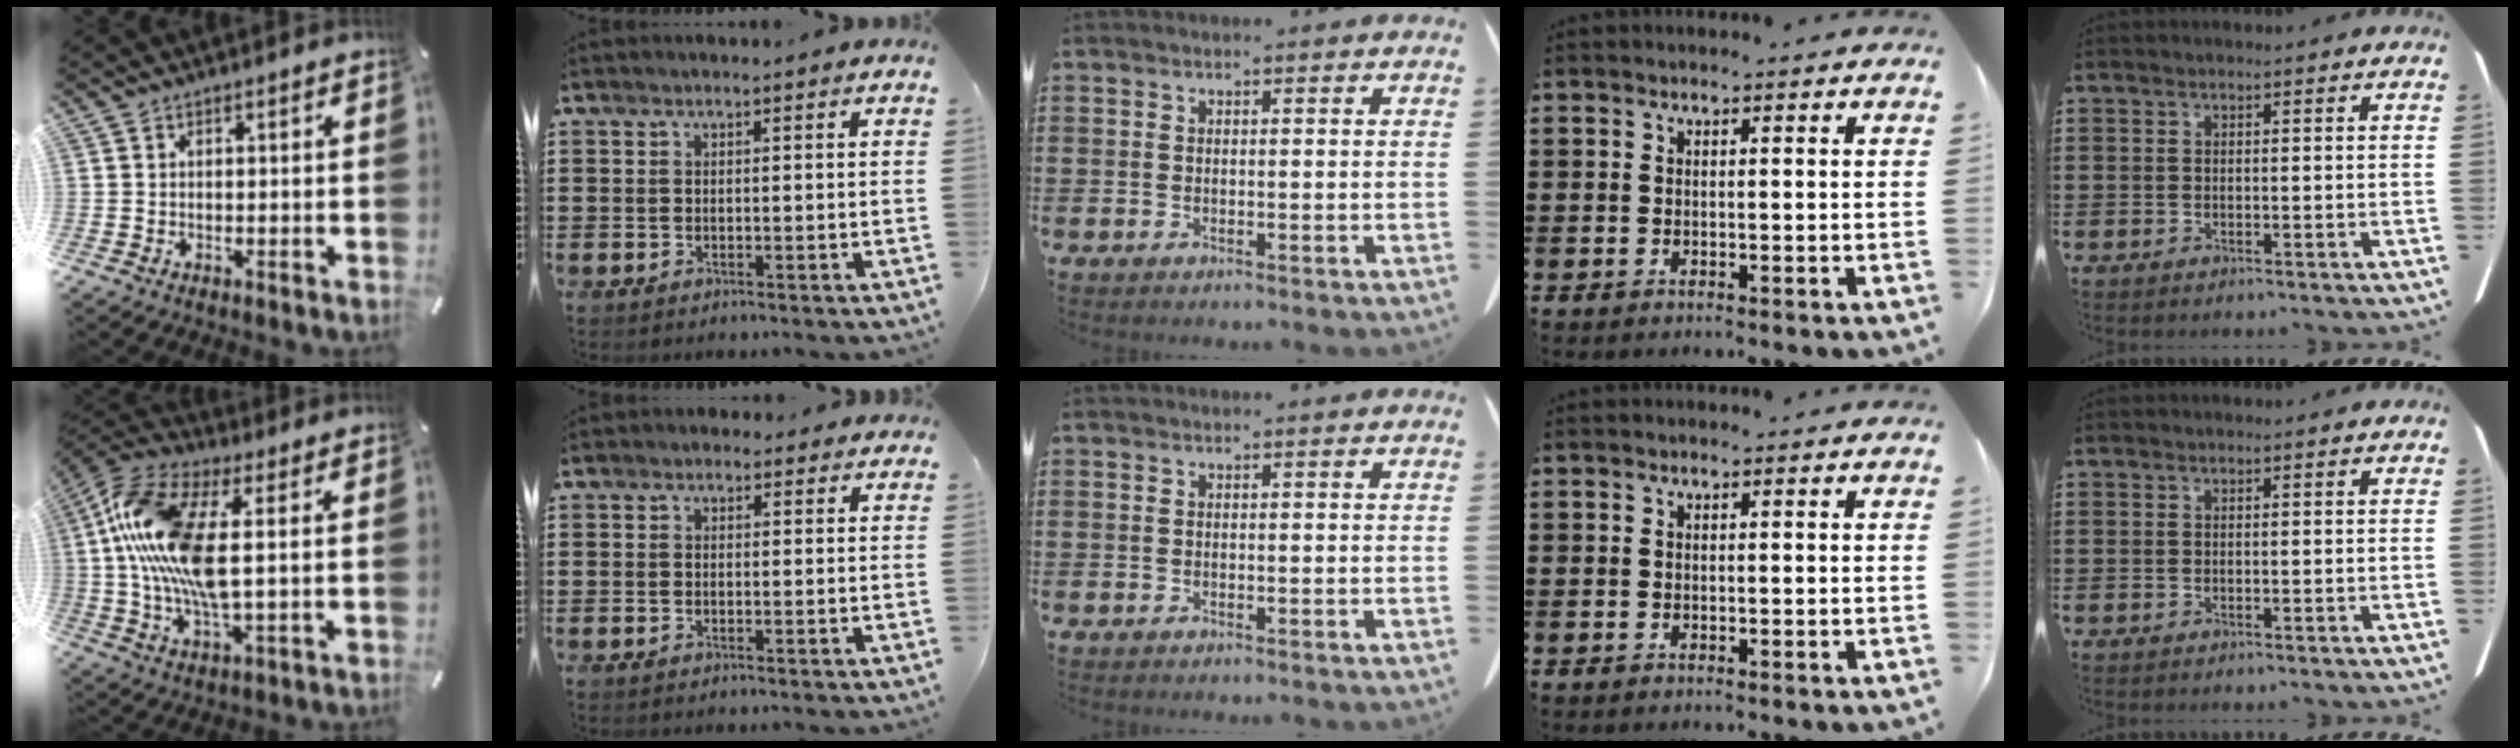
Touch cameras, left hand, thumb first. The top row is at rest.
{"thumb": {"total": 17.9, "force": [2.1, 7.5, 16.1], "torque": [-0.343, -0.012, 0.034]}, "index": {"total": 1.3, "force": [0.9, 0.9, 0.2], "torque": [-0.007, 0.008, 0.018]}}